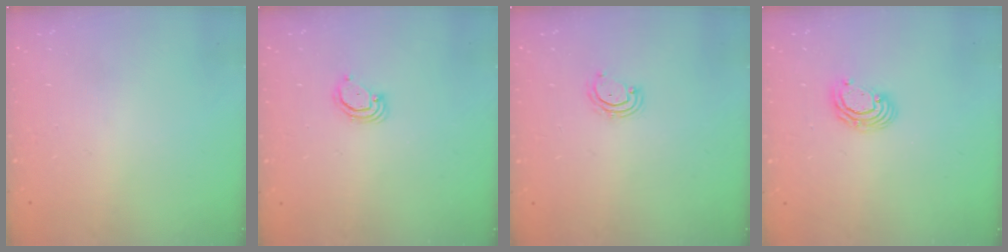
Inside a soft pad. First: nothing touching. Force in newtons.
{"total": 2.8, "press": 2.8, "slide": 0.3}
{"total": 4.1, "press": 4.1, "slide": 0.3}
{"total": 5.4, "press": 5.4, "slide": 0.2}